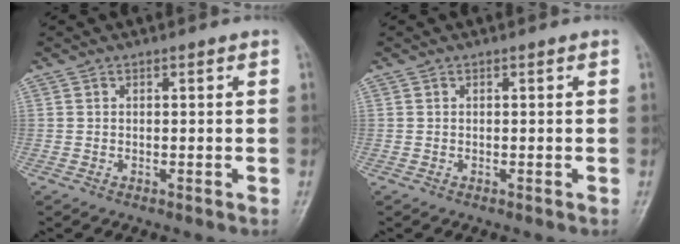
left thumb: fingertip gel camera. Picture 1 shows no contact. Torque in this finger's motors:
{"motor_torque": [-0.04, 0.04, 0.00, 0.00, 0.00]}